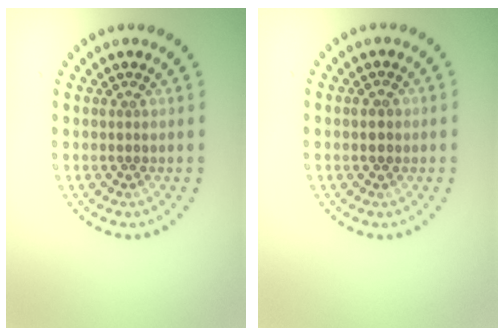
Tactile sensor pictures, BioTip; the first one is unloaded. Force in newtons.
{"total": 1.5, "press": 1.5, "slide": 0.1}